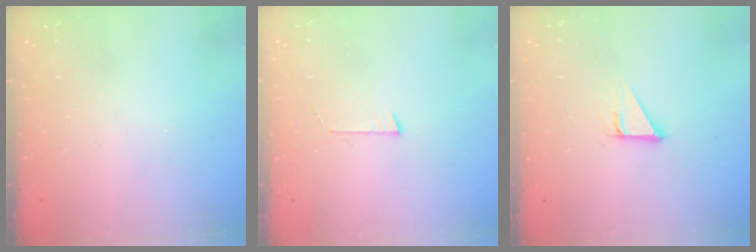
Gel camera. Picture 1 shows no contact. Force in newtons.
{"total": 4.2, "press": 4.2, "slide": 0.4}
{"total": 3.6, "press": 3.6, "slide": 0.1}